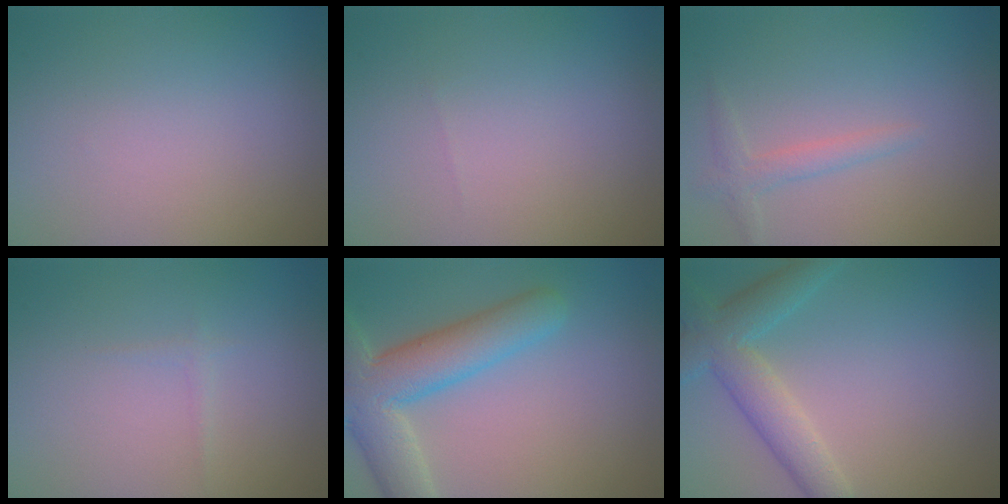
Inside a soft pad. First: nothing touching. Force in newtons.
{"total": 0.0}
{"total": 1.5, "press": 1.5, "slide": 0.1}
{"total": 0.6, "press": 0.6, "slide": 0.0}
{"total": 7.4, "press": 7.3, "slide": 0.5}
{"total": 4.9, "press": 4.9, "slide": 0.2}